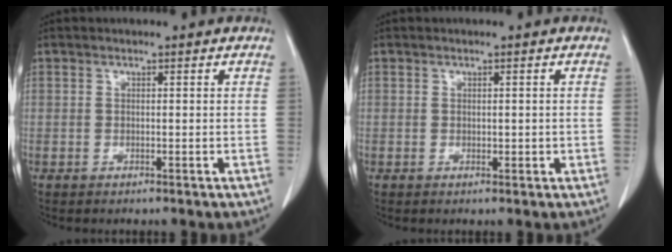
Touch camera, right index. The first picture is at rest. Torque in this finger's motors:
{"motor_torque": [0.11, 0.05, 0.05, 0.03]}